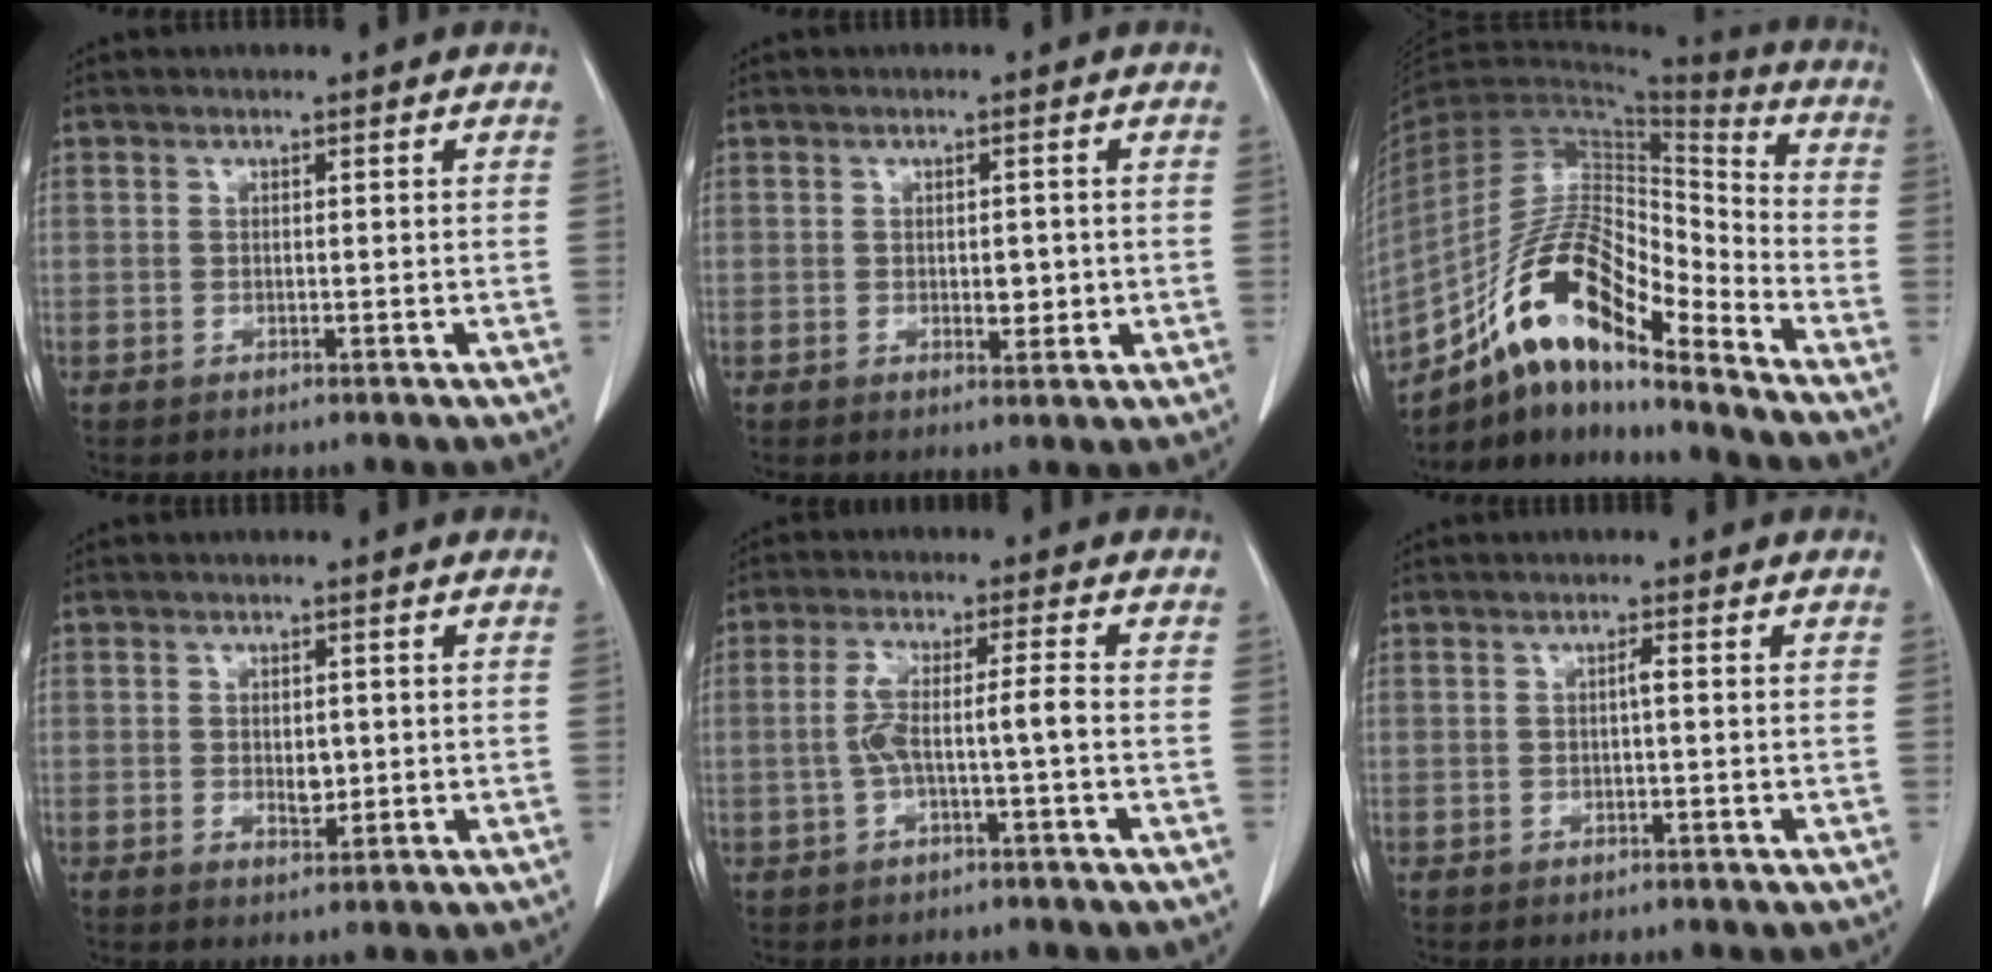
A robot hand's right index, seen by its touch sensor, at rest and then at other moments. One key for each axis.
{"total": 2.7, "fx": -0.2, "fy": 1.4, "fz": 2.3, "tx": -0.034, "ty": -0.002, "tz": 0.001}
{"total": 15.5, "fx": -10.3, "fy": 3.8, "fz": 11.0, "tx": -0.203, "ty": 0.031, "tz": -0.180}
{"total": 2.6, "fx": -0.1, "fy": 1.5, "fz": 2.1, "tx": -0.035, "ty": -0.003, "tz": 0.003}
{"total": 5.3, "fx": -1.1, "fy": 0.1, "fz": 5.2, "tx": -0.108, "ty": 0.020, "tz": -0.016}
{"total": 0.9, "fx": 0.0, "fy": 0.0, "fz": 0.9, "tx": -0.016, "ty": 0.001, "tz": 0.000}